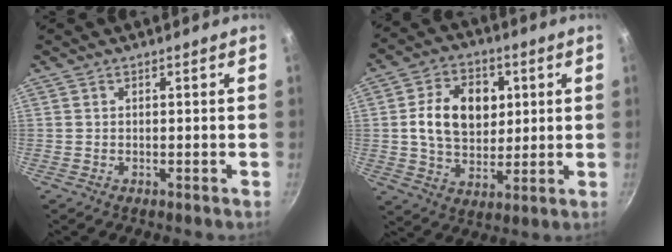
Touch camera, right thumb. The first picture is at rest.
{"total": 13.8, "force": [2.4, 10.0, 9.1], "torque": [-0.123, 0.000, 0.037]}